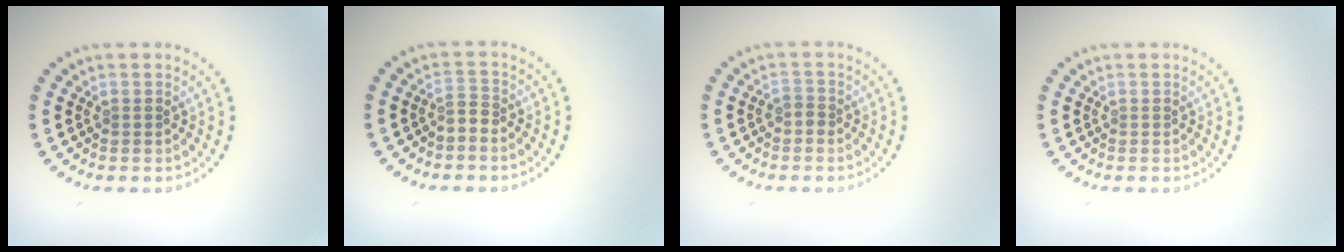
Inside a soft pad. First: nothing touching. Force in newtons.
{"total": 1.2, "press": 0.7, "slide": 1.0}
{"total": 1.1, "press": 0.9, "slide": 0.6}
{"total": 0.0}